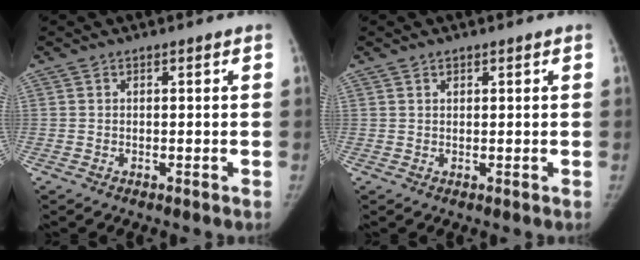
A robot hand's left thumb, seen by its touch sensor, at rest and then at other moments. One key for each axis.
{"total": 0.9, "fx": 0.6, "fy": 0.5, "fz": 0.3, "tx": 0.000, "ty": -0.003, "tz": 0.009}